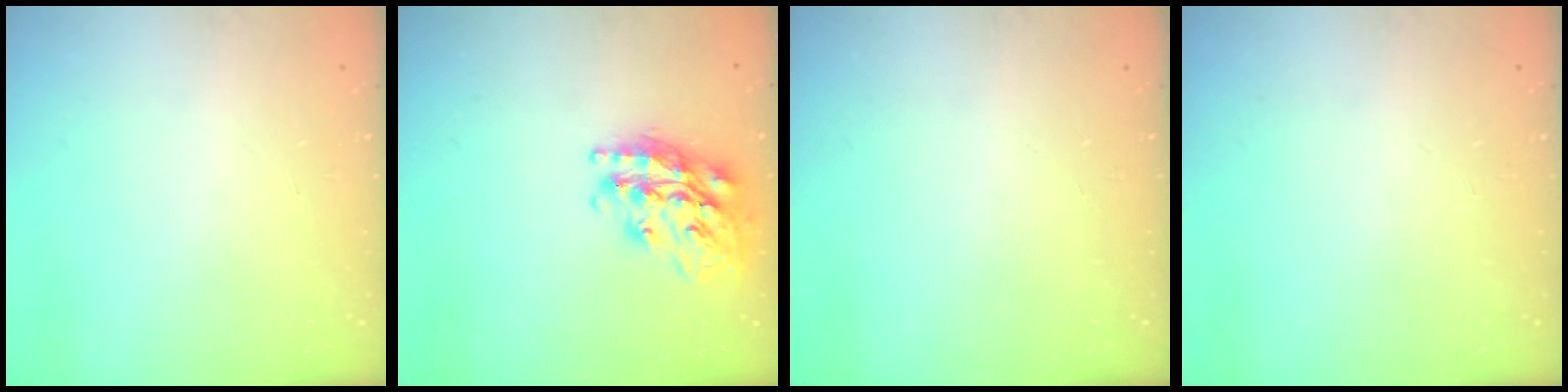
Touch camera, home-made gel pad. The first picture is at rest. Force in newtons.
{"total": 21.4, "press": 21.4, "slide": 1.6}
{"total": 0.0}
{"total": 0.0}